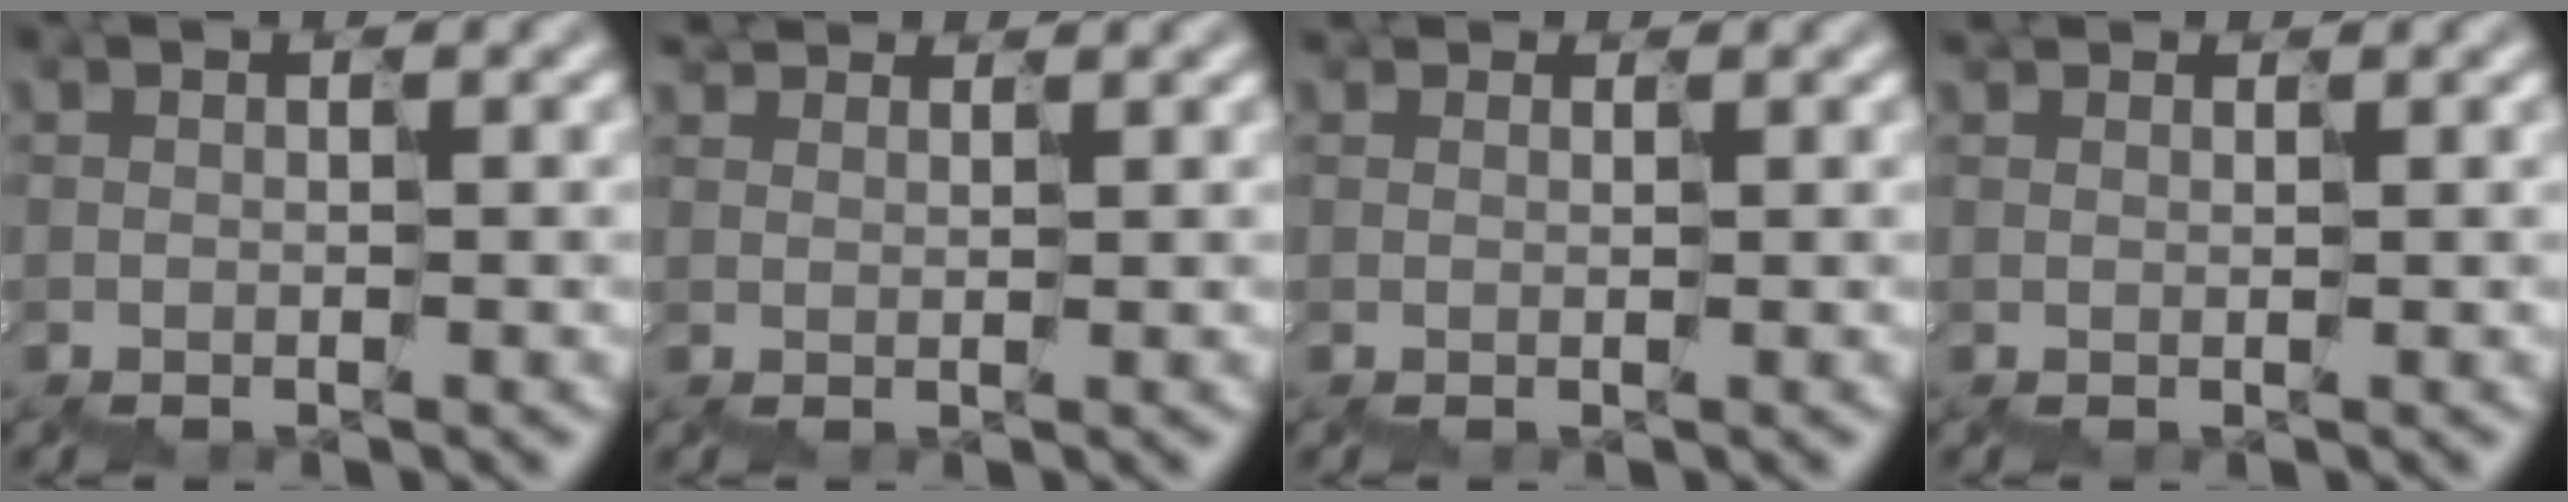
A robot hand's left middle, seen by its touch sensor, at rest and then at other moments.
{"total": 1.8, "force": [1.7, 0.4, -0.1], "torque": [-0.005, 0.018, 0.031]}
{"total": 0.7, "force": [0.6, 0.2, -0.1], "torque": [0.005, 0.009, 0.008]}
{"total": 0.9, "force": [0.7, 0.4, 0.2], "torque": [-0.001, 0.011, 0.012]}